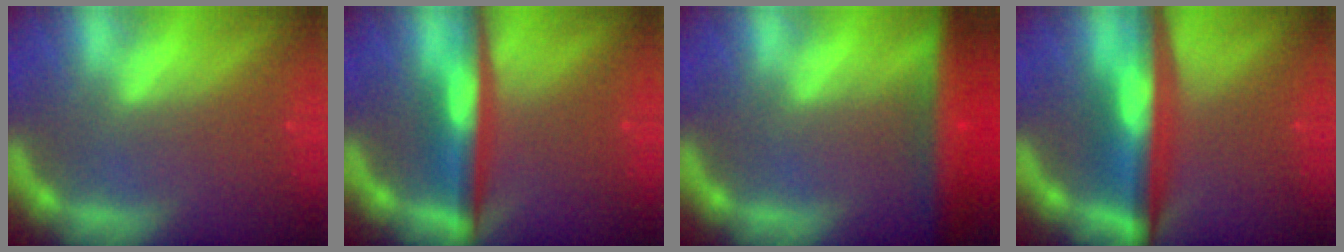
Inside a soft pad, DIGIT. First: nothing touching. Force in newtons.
{"total": 5.5}
{"total": 8.0}
{"total": 8.0}